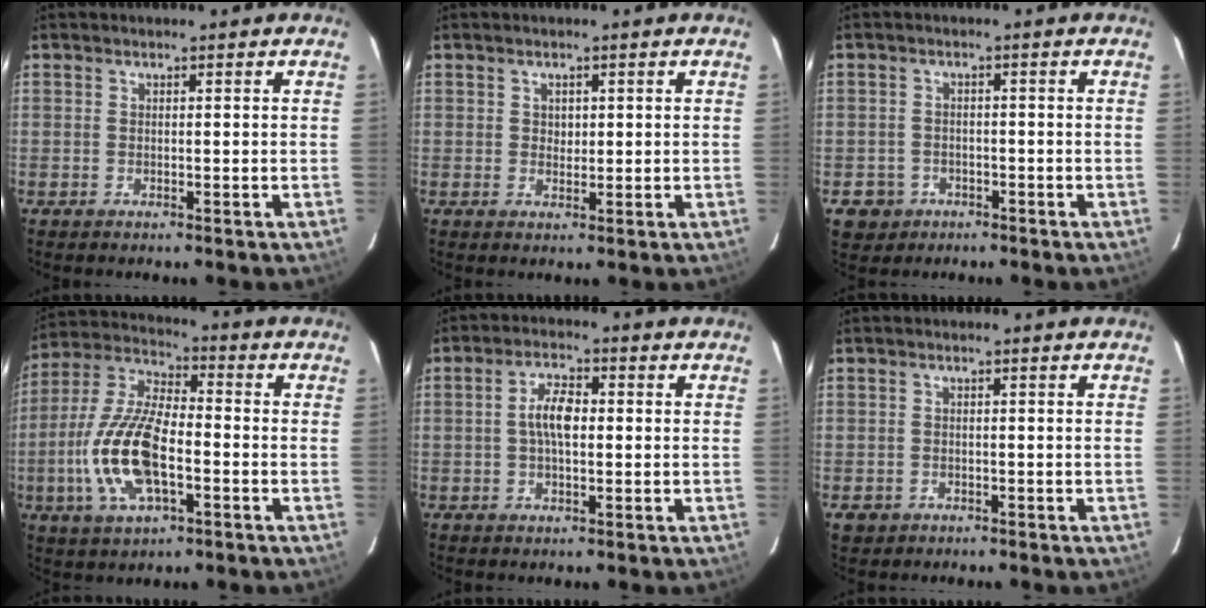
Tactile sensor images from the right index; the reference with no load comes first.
{"total": 1.6, "force": [0.5, 1.5, 0.5], "torque": [-0.004, 0.005, 0.009]}
{"total": 4.7, "force": [-2.1, 4.1, 0.8], "torque": [-0.031, 0.013, -0.025]}
{"total": 16.2, "force": [-4.3, 6.7, 14.1], "torque": [-0.303, -0.003, -0.083]}
{"total": 5.3, "force": [0.2, 2.4, 4.8], "torque": [-0.092, 0.012, 0.003]}
{"total": 2.7, "force": [-1.0, 2.4, 0.8], "torque": [-0.022, 0.001, -0.009]}